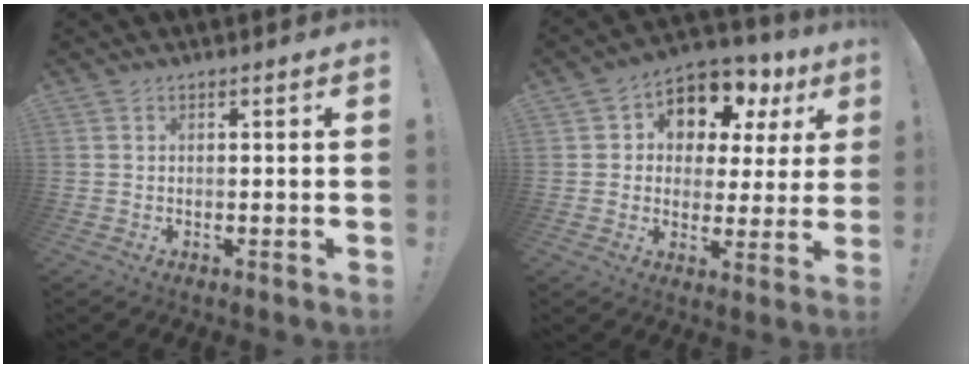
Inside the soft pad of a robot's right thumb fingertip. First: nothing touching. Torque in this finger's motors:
{"motor_torque": [0.45, 0.45, 0.25, 0.35, 0.08]}